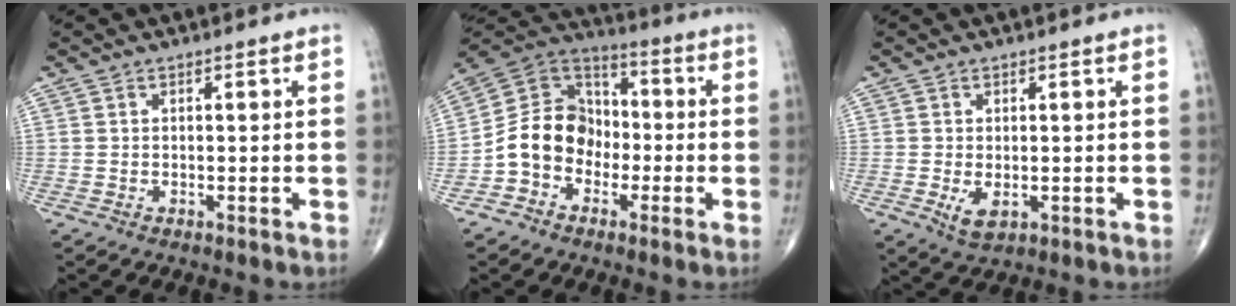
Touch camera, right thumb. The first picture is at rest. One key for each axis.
{"total": 12.1, "fx": -3.3, "fy": 9.9, "fz": 6.2, "tx": -0.084, "ty": 0.052, "tz": -0.074}
{"total": 3.4, "fx": -0.7, "fy": 1.8, "fz": 2.8, "tx": -0.047, "ty": -0.008, "tz": -0.006}